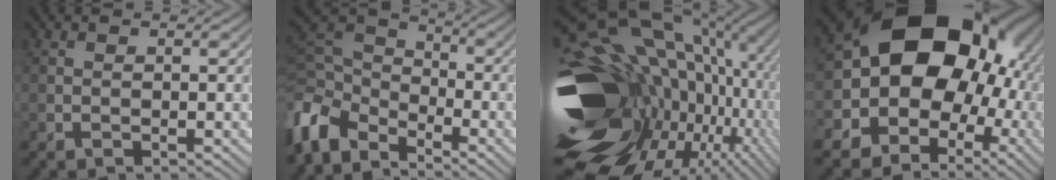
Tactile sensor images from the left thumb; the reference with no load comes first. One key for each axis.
{"total": 9.0, "fx": -5.3, "fy": 5.3, "fz": 5.1, "tx": -0.125, "ty": -0.009, "tz": -0.125}
{"total": 21.4, "fx": -1.2, "fy": 15.4, "fz": 14.8, "tx": -0.314, "ty": -0.018, "tz": 0.016}
{"total": 18.5, "fx": 1.7, "fy": 15.2, "fz": 10.4, "tx": -0.158, "ty": 0.004, "tz": 0.012}